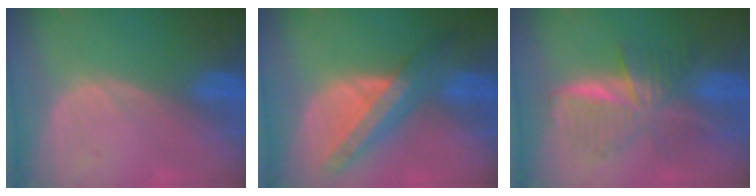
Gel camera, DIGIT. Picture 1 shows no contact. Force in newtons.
{"total": 8.7, "press": 7.5, "slide": 4.4}
{"total": 7.7, "press": 7.7, "slide": 0.3}